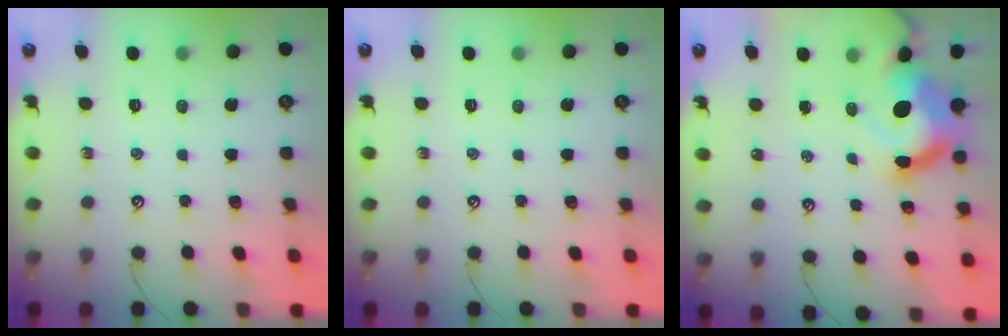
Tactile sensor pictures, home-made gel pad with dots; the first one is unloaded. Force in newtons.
{"total": 0.0}
{"total": 13.3, "press": 13.2, "slide": 1.6}